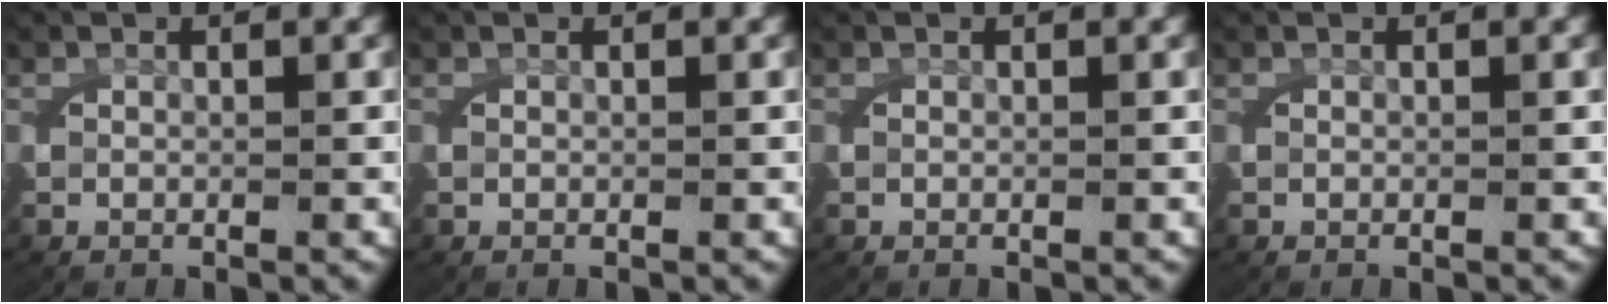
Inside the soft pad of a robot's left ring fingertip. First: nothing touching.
{"total": 0.0}
{"total": 0.0}
{"total": 0.0}